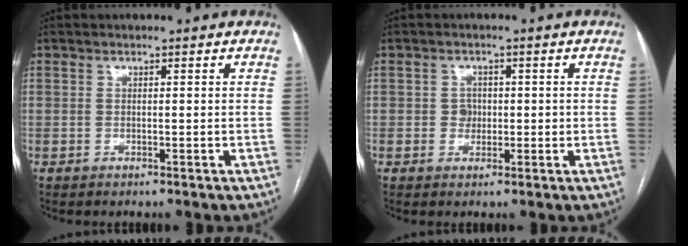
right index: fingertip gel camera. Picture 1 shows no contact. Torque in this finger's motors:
{"motor_torque": [0.17, 0.00, 0.00, 0.02]}